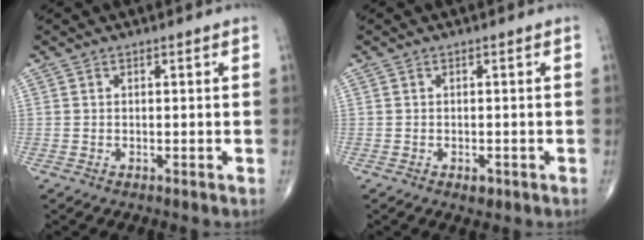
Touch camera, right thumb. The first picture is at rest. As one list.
[{"total": 1.4, "force": [-0.7, 0.8, 0.9], "torque": [-0.012, 0.000, -0.008]}]